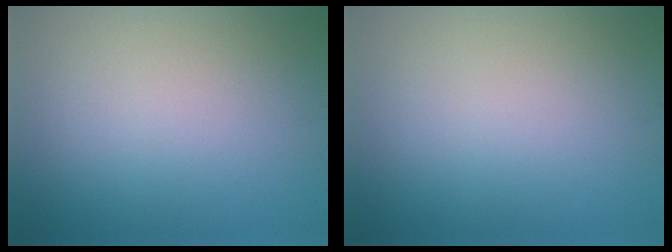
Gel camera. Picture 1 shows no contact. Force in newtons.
{"total": 0.0}